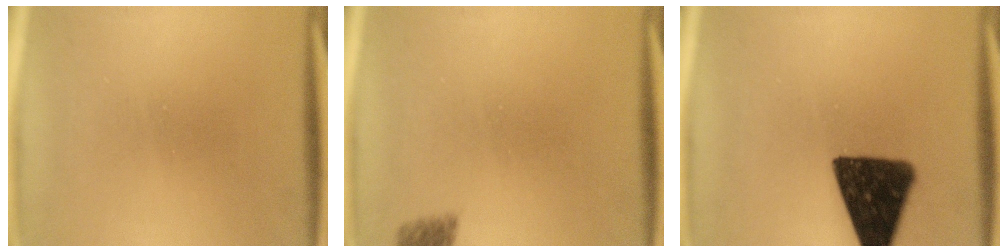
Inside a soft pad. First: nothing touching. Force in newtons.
{"total": 2.7}
{"total": 15.2}